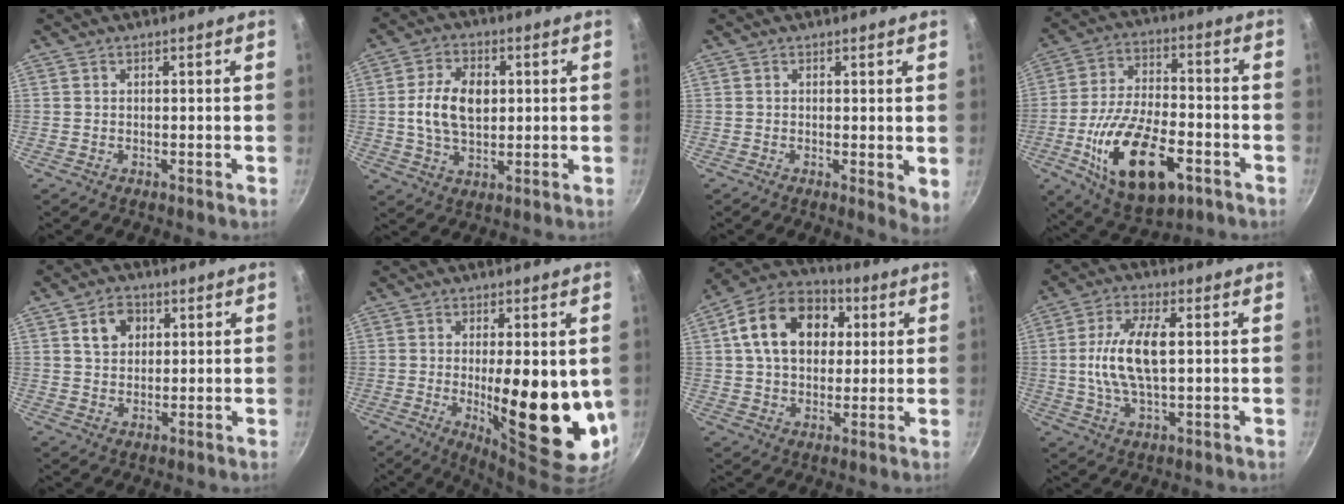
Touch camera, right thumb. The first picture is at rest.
{"total": 10.3, "force": [1.1, 6.6, 7.8], "torque": [-0.126, 0.004, 0.015]}
{"total": 3.7, "force": [0.3, 1.4, 3.4], "torque": [-0.041, -0.011, 0.003]}
{"total": 20.4, "force": [-7.6, 10.2, 16.0], "torque": [-0.275, 0.024, -0.124]}
{"total": 5.8, "force": [2.1, 4.5, 3.0], "torque": [-0.029, 0.002, 0.033]}
{"total": 17.7, "force": [-0.8, 5.7, 16.7], "torque": [-0.223, -0.028, -0.001]}
{"total": 17.0, "force": [4.1, 12.3, 11.0], "torque": [-0.159, 0.021, 0.053]}
{"total": 12.9, "force": [0.9, 6.4, 11.2], "torque": [-0.210, 0.017, 0.009]}